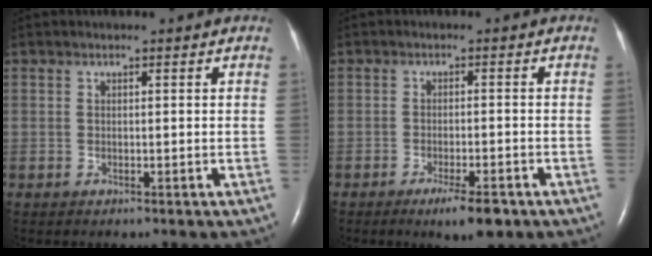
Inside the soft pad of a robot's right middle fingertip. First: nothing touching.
{"total": 5.0, "force": [-3.2, 0.9, 3.8], "torque": [-0.064, -0.009, -0.046]}